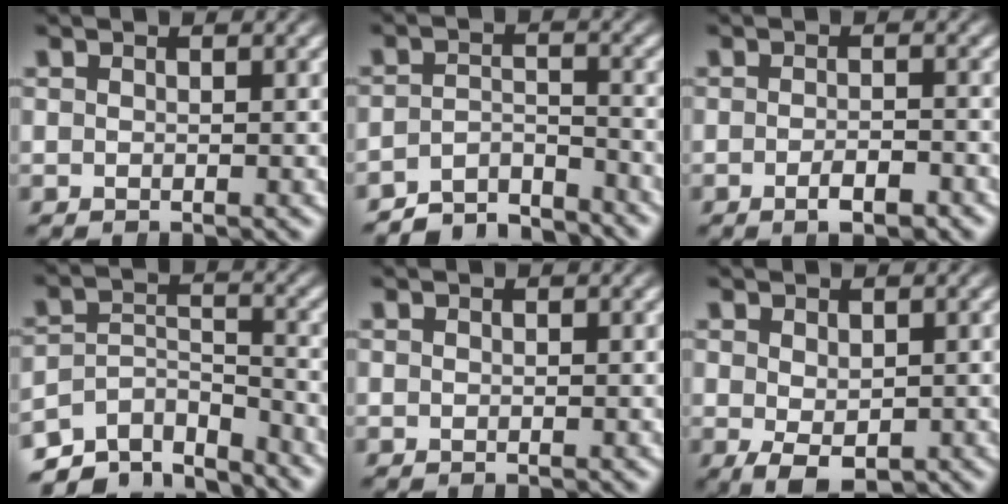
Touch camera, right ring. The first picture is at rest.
{"total": 5.5, "force": [-5.0, 1.6, 1.6], "torque": [-0.022, -0.018, -0.083]}
{"total": 2.4, "force": [-1.7, 0.7, 1.5], "torque": [-0.025, -0.001, -0.031]}
{"total": 9.3, "force": [-6.4, 5.3, 4.0], "torque": [-0.079, -0.043, -0.097]}
{"total": 0.0}
{"total": 3.5, "force": [-1.8, 1.5, 2.6], "torque": [-0.047, -0.030, -0.005]}